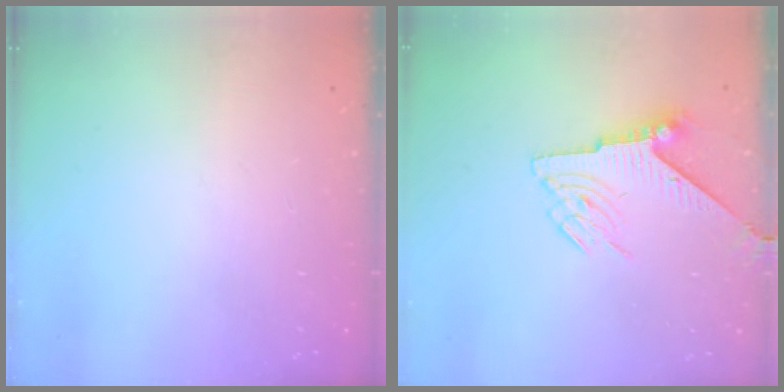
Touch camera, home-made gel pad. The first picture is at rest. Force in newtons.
{"total": 7.0, "press": 6.9, "slide": 1.1}